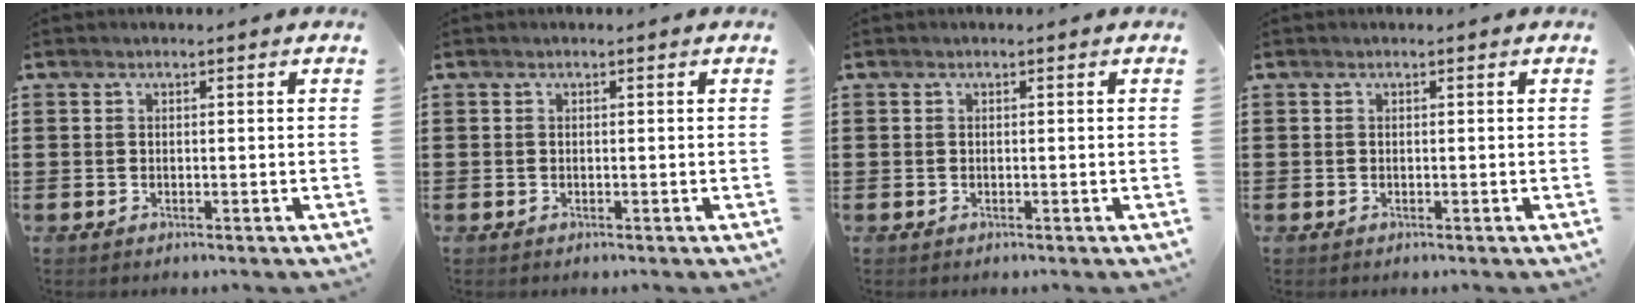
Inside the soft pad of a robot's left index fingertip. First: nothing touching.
{"total": 0.0}
{"total": 0.0}
{"total": 0.0}